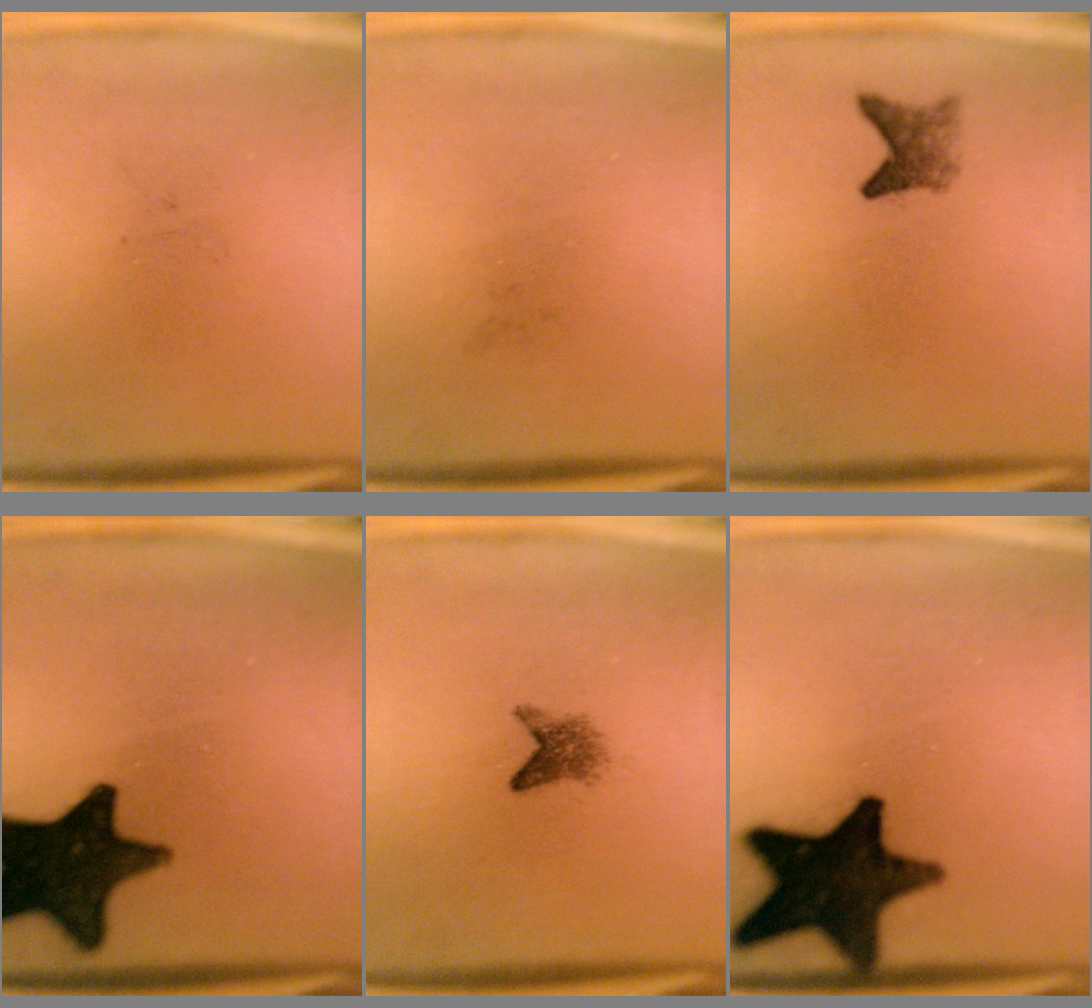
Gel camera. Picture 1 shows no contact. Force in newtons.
{"total": 0.0}
{"total": 2.7}
{"total": 16.1}
{"total": 2.1}
{"total": 18.5}